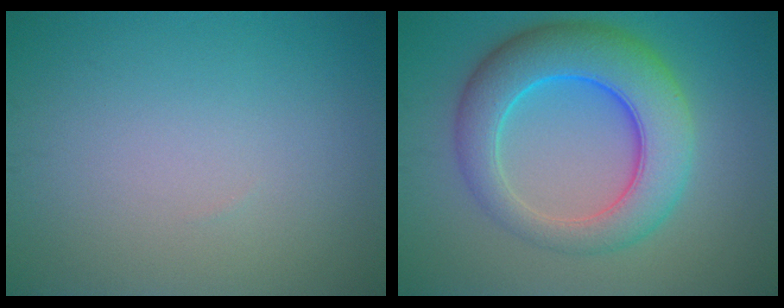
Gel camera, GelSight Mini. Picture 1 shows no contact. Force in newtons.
{"total": 8.7, "press": 8.7, "slide": 0.2}